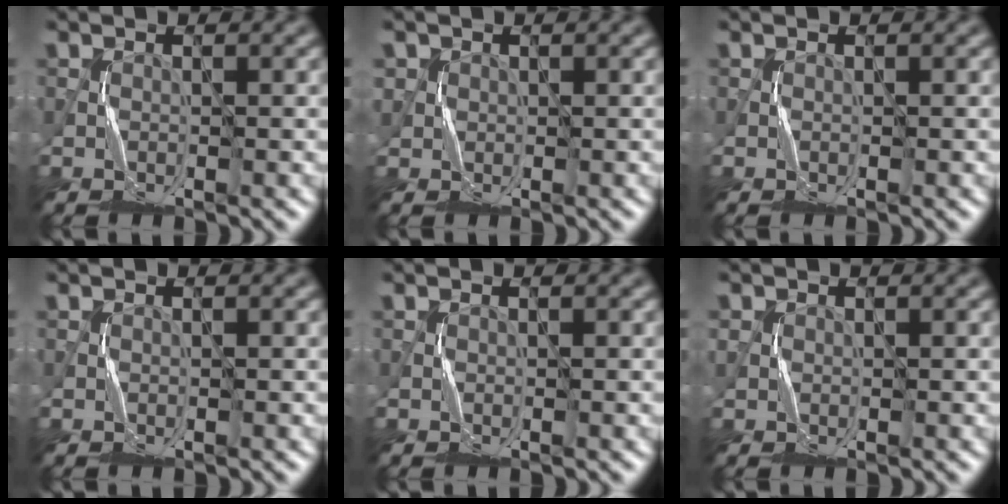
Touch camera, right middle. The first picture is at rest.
{"total": 1.1, "force": [0.3, 1.0, 0.0], "torque": [0.005, -0.002, 0.007]}
{"total": 0.0}
{"total": 0.0}
{"total": 0.0}
{"total": 0.8, "force": [0.2, 0.8, 0.2], "torque": [-0.001, 0.002, 0.001]}